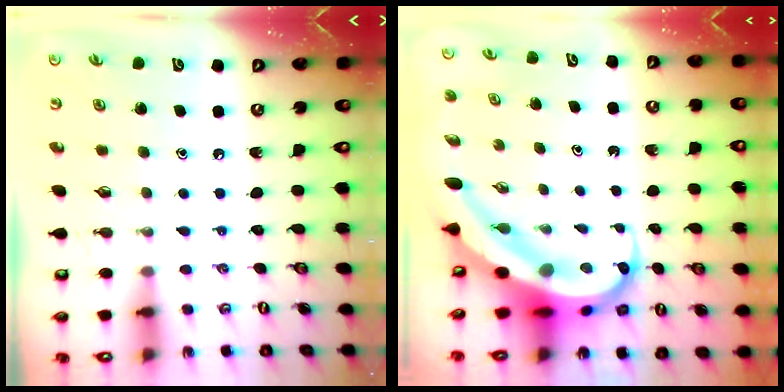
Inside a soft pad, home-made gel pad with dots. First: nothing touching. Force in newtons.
{"total": 11.5, "press": 11.3, "slide": 2.2}